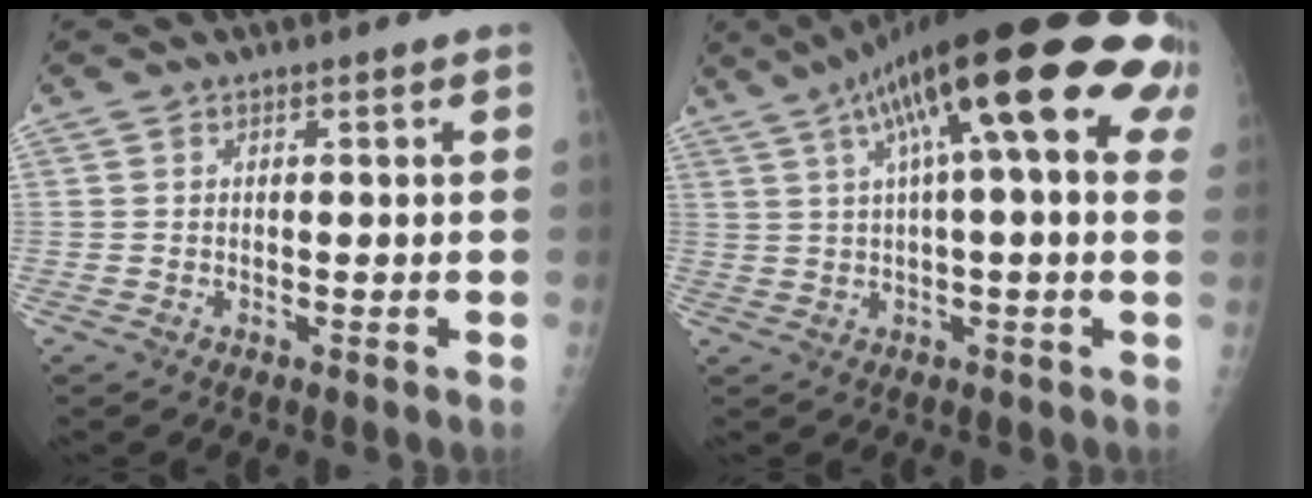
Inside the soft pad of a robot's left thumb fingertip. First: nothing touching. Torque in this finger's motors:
{"motor_torque": [0.92, 0.60, 1.99, -0.80, 0.51]}